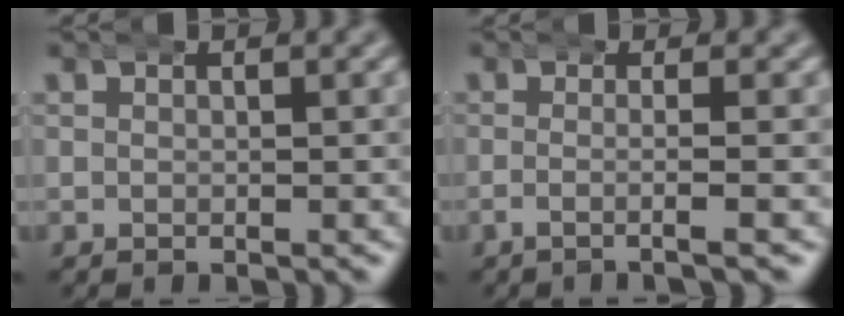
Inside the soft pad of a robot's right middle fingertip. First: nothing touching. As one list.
[{"total": 2.2, "force": [-1.2, -0.6, 1.8], "torque": [-0.038, -0.003, -0.020]}]